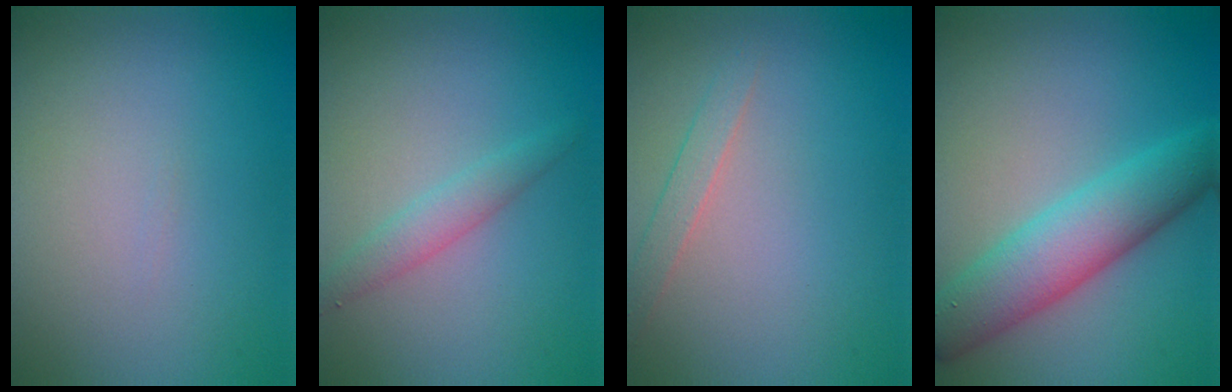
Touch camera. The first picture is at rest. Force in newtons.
{"total": 1.9, "press": 1.9, "slide": 0.1}
{"total": 1.4, "press": 1.4, "slide": 0.1}
{"total": 6.3, "press": 6.2, "slide": 0.3}